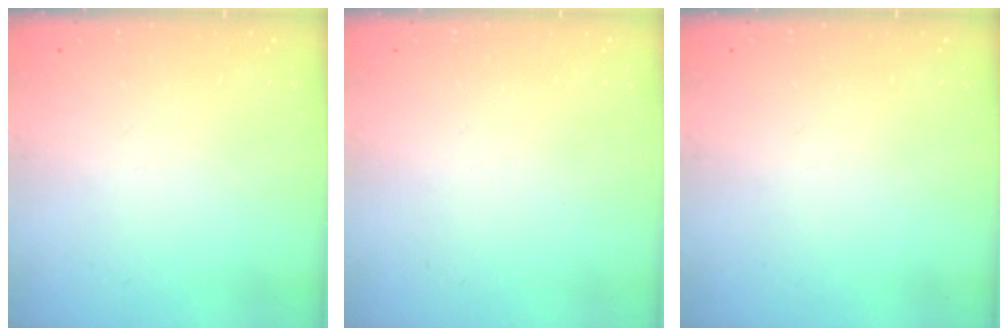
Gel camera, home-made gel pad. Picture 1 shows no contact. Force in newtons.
{"total": 1.6, "press": 1.6, "slide": 0.1}
{"total": 0.0}